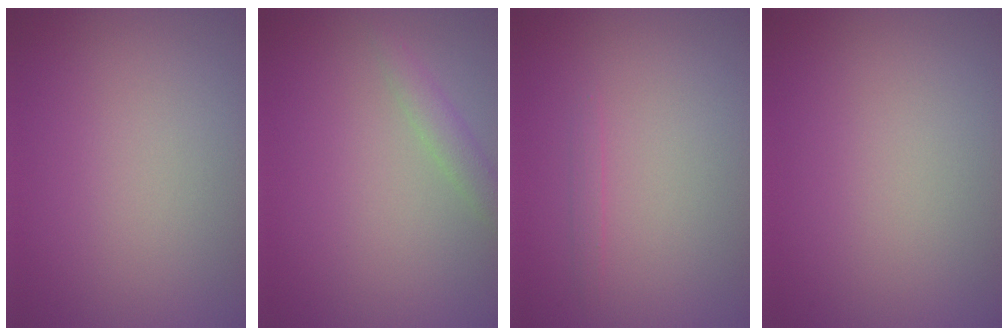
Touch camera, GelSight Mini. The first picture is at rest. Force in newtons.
{"total": 1.6, "press": 1.6, "slide": 0.2}
{"total": 0.6, "press": 0.6, "slide": 0.1}
{"total": 0.0}